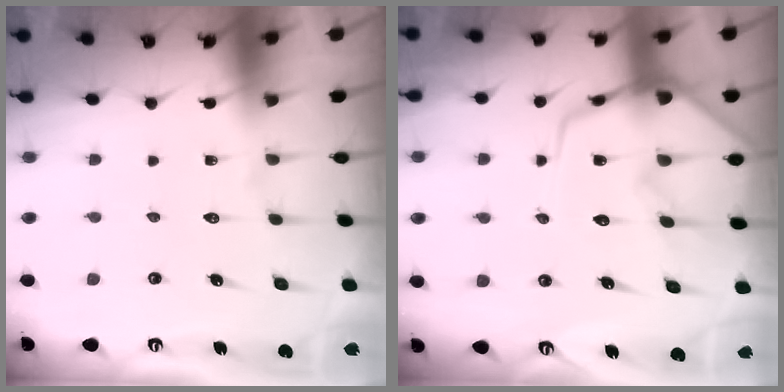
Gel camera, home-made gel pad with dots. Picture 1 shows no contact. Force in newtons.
{"total": 10.9, "press": 10.9, "slide": 1.0}